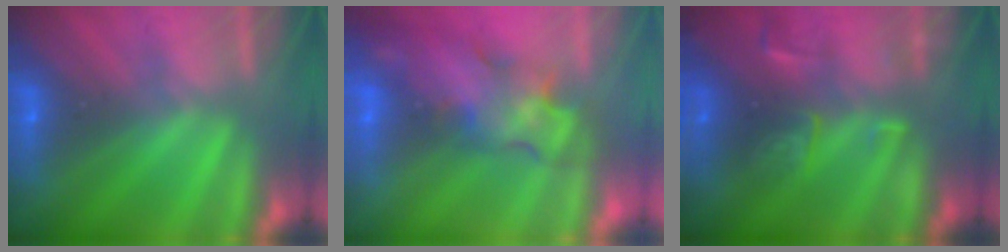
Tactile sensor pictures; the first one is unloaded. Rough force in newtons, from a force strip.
{"total": 3.5}
{"total": 2.7}